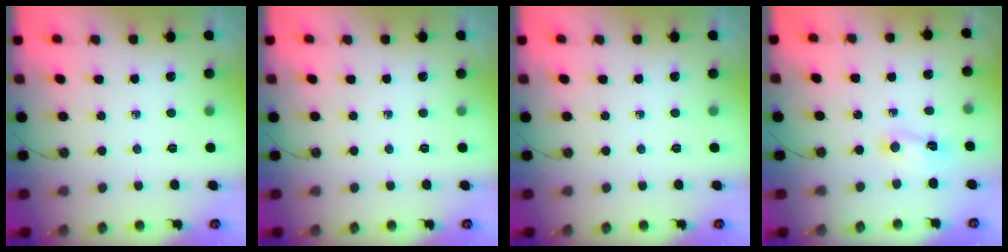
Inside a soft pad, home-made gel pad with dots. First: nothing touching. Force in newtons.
{"total": 0.0}
{"total": 0.0}
{"total": 1.8, "press": 1.8, "slide": 0.3}